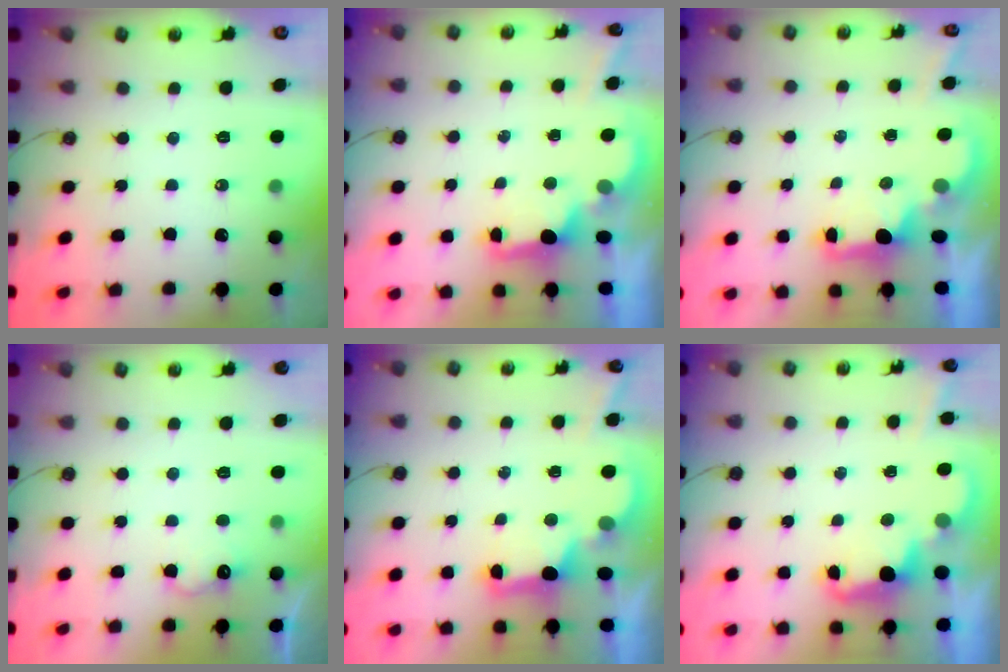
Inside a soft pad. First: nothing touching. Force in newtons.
{"total": 1.9, "press": 1.8, "slide": 0.6}
{"total": 1.9, "press": 1.7, "slide": 0.7}
{"total": 8.7, "press": 8.6, "slide": 1.2}
{"total": 2.9, "press": 2.7, "slide": 0.9}
{"total": 2.4, "press": 2.3, "slide": 0.5}